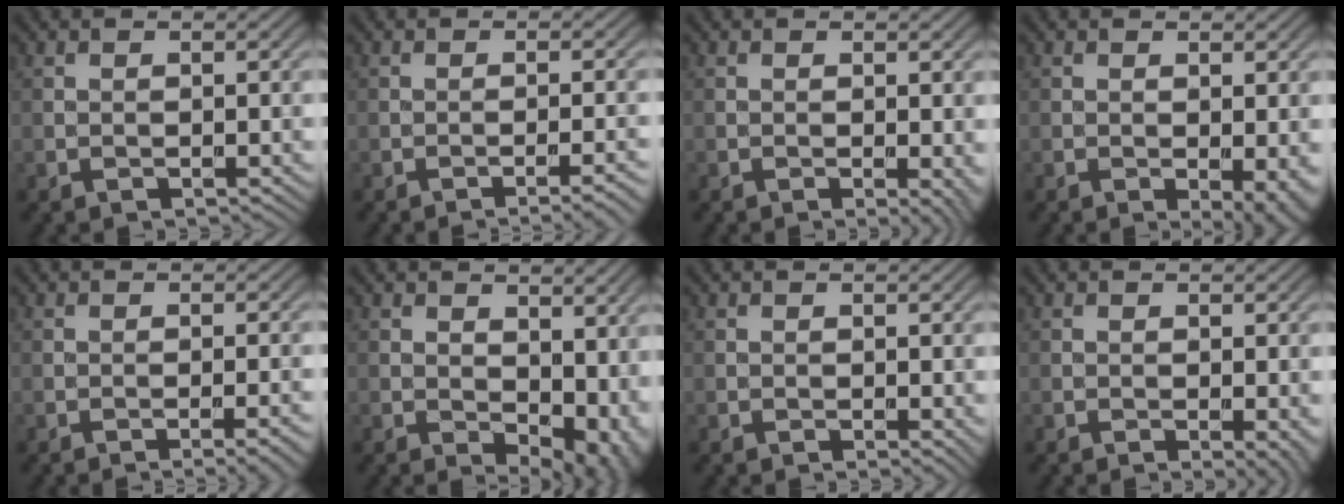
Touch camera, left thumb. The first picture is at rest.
{"total": 3.3, "force": [-1.9, 0.5, 2.7], "torque": [-0.032, 0.012, -0.035]}
{"total": 1.8, "force": [-0.3, 0.4, 1.7], "torque": [-0.022, -0.008, -0.005]}
{"total": 3.2, "force": [-0.7, 0.9, 3.0], "torque": [-0.039, -0.009, -0.007]}
{"total": 3.0, "force": [-1.5, 0.5, 2.6], "torque": [-0.030, 0.008, -0.027]}
{"total": 10.0, "force": [0.6, 6.3, 7.8], "torque": [-0.103, -0.023, 0.033]}
{"total": 0.8, "force": [-0.1, 0.4, 0.7], "torque": [-0.007, -0.005, -0.001]}
{"total": 1.9, "force": [-0.4, 0.3, 1.8], "torque": [-0.024, -0.007, -0.008]}